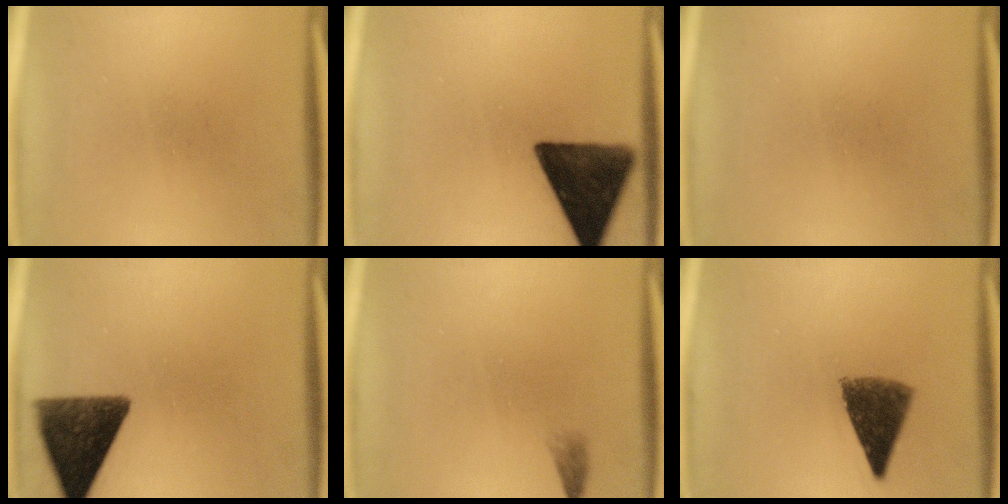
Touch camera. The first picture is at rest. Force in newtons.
{"total": 15.0}
{"total": 0.0}
{"total": 12.3}
{"total": 1.1}
{"total": 8.2}